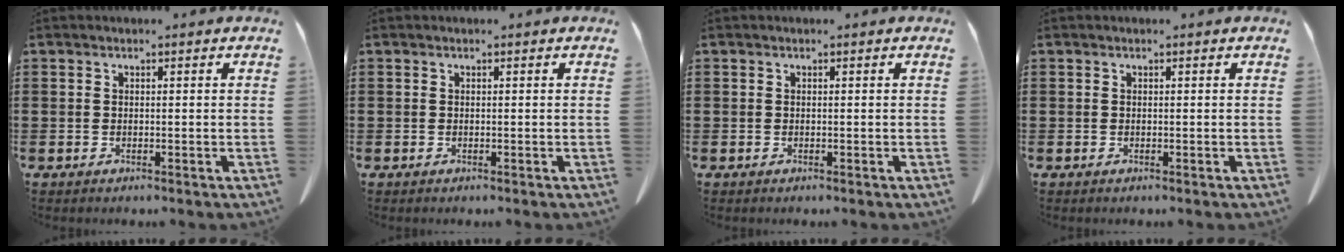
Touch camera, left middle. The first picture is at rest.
{"total": 0.0}
{"total": 0.0}
{"total": 0.0}